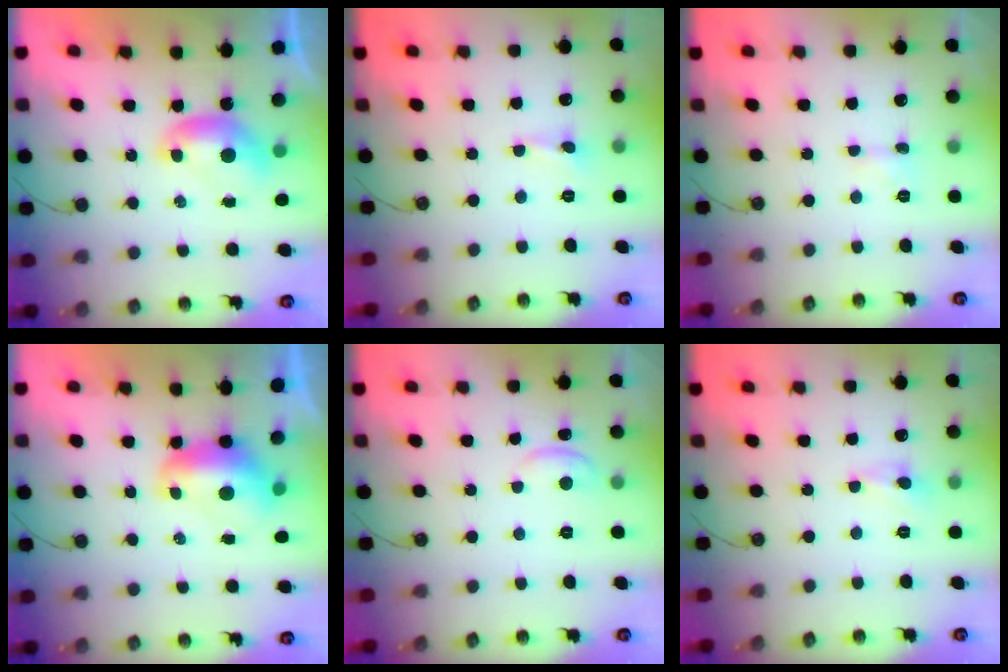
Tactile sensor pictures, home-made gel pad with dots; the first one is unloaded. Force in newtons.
{"total": 0.6, "press": 0.5, "slide": 0.2}
{"total": 1.4, "press": 1.3, "slide": 0.3}
{"total": 1.8, "press": 1.6, "slide": 0.8}
{"total": 0.6, "press": 0.4, "slide": 0.5}
{"total": 2.5, "press": 2.4, "slide": 0.8}